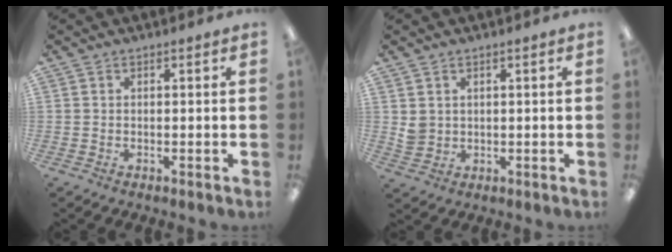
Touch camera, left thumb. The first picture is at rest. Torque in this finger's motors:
{"motor_torque": [0.49, 0.62, 0.32, -0.69, 0.00]}